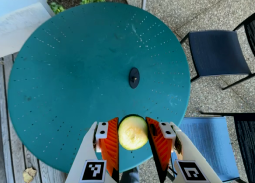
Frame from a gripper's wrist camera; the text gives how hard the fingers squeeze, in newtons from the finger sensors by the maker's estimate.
{"total": 13.2, "left": 13.9, "right": 12.6}